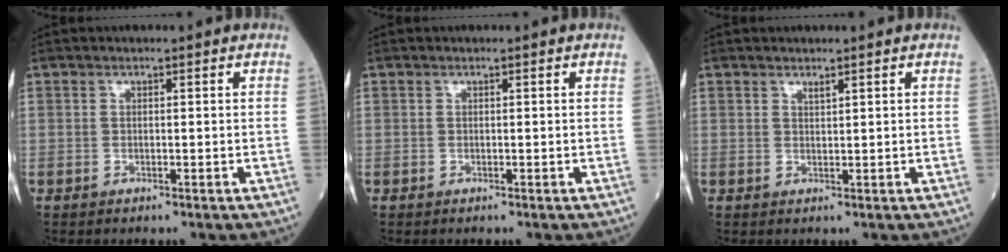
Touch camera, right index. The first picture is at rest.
{"total": 0.0}
{"total": 0.7, "force": [0.6, 0.0, 0.3], "torque": [-0.013, -0.005, 0.013]}